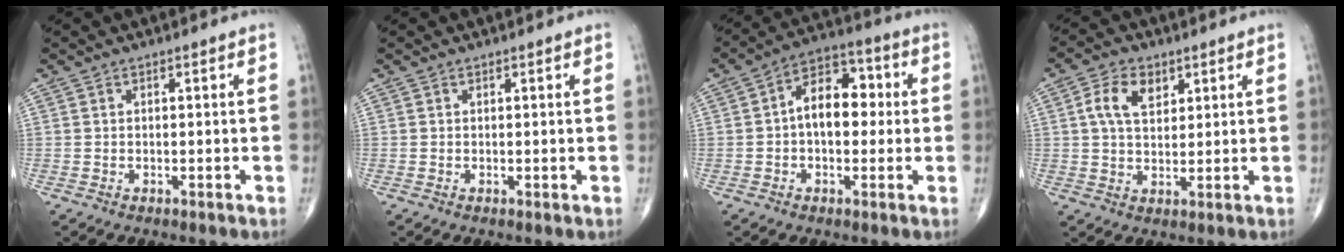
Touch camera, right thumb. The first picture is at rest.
{"total": 0.0}
{"total": 10.8, "force": [0.4, 6.8, 8.3], "torque": [-0.104, 0.031, -0.003]}
{"total": 7.0, "force": [2.6, 4.4, 4.8], "torque": [-0.077, -0.004, 0.045]}